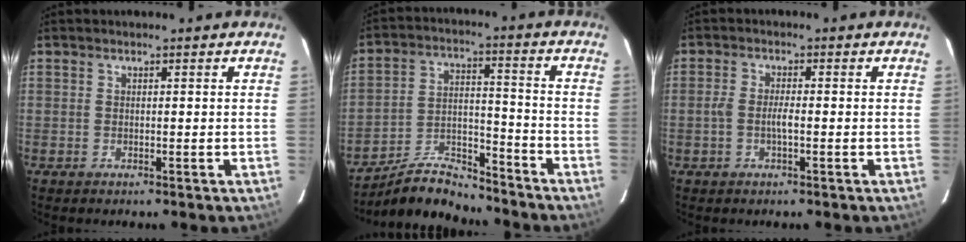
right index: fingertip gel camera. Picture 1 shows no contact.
{"total": 10.9, "force": [-10.0, 3.0, 3.0], "torque": [-0.068, 0.025, -0.173]}
{"total": 2.8, "force": [-0.8, 0.7, 2.5], "torque": [-0.056, 0.004, -0.018]}